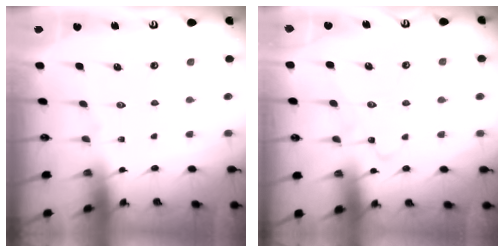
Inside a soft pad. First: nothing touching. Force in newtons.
{"total": 5.0, "press": 5.0, "slide": 0.4}